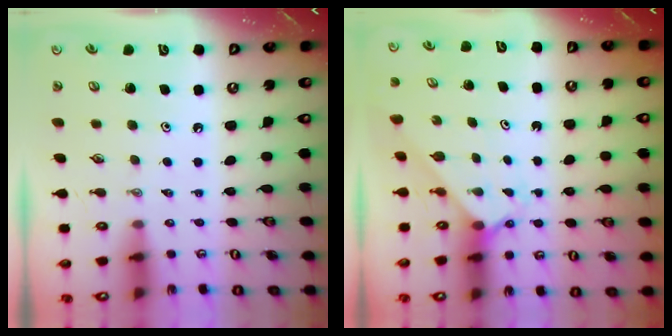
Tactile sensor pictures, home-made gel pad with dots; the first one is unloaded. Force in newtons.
{"total": 2.1, "press": 2.1, "slide": 0.2}